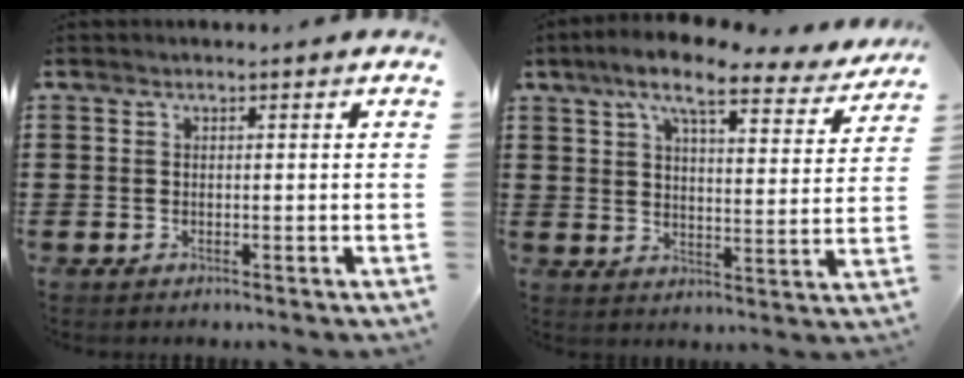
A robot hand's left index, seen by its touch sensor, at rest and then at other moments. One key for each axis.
{"total": 9.3, "fx": 7.2, "fy": 1.6, "fz": 5.5, "tx": -0.116, "ty": -0.028, "tz": 0.120}